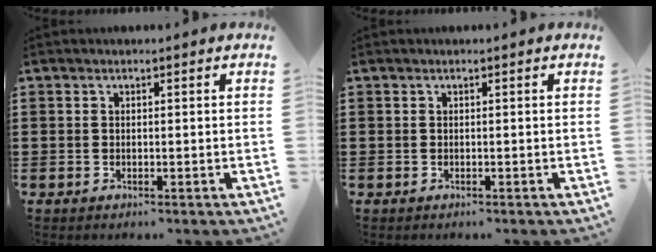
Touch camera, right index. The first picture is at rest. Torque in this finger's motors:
{"motor_torque": [0.17, 0.11, 0.00, -0.01]}